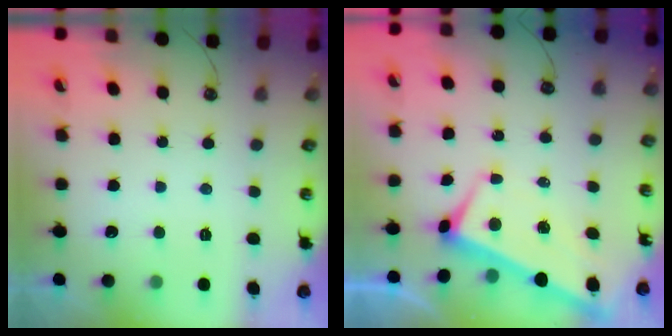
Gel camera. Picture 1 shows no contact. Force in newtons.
{"total": 1.6, "press": 1.3, "slide": 1.0}